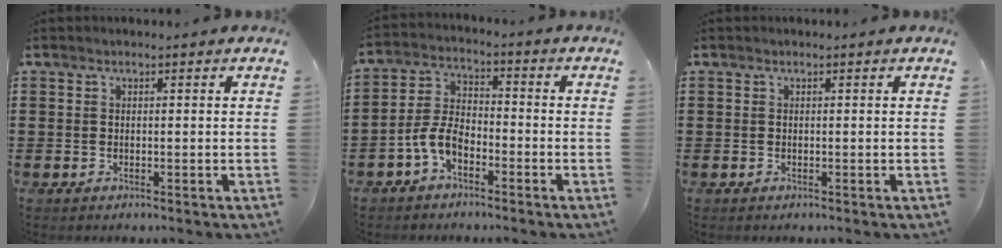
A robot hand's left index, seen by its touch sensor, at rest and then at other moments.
{"total": 5.8, "force": [-3.5, 2.8, 3.6], "torque": [-0.092, 0.005, -0.074]}
{"total": 0.0}